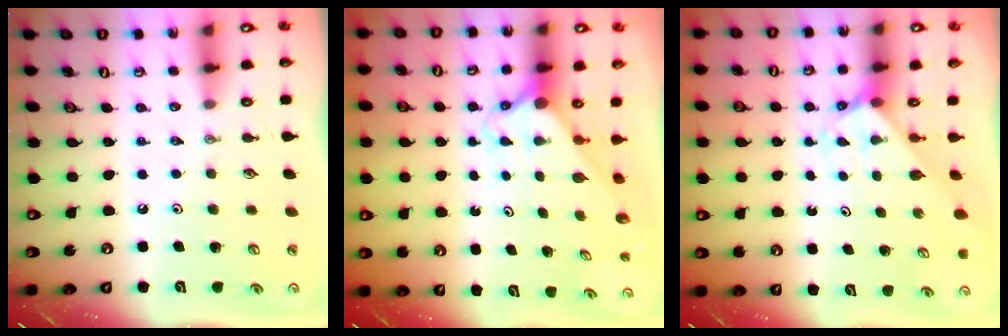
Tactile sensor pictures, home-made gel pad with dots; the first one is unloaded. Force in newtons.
{"total": 2.3, "press": 2.3, "slide": 0.2}
{"total": 2.1, "press": 2.1, "slide": 0.1}